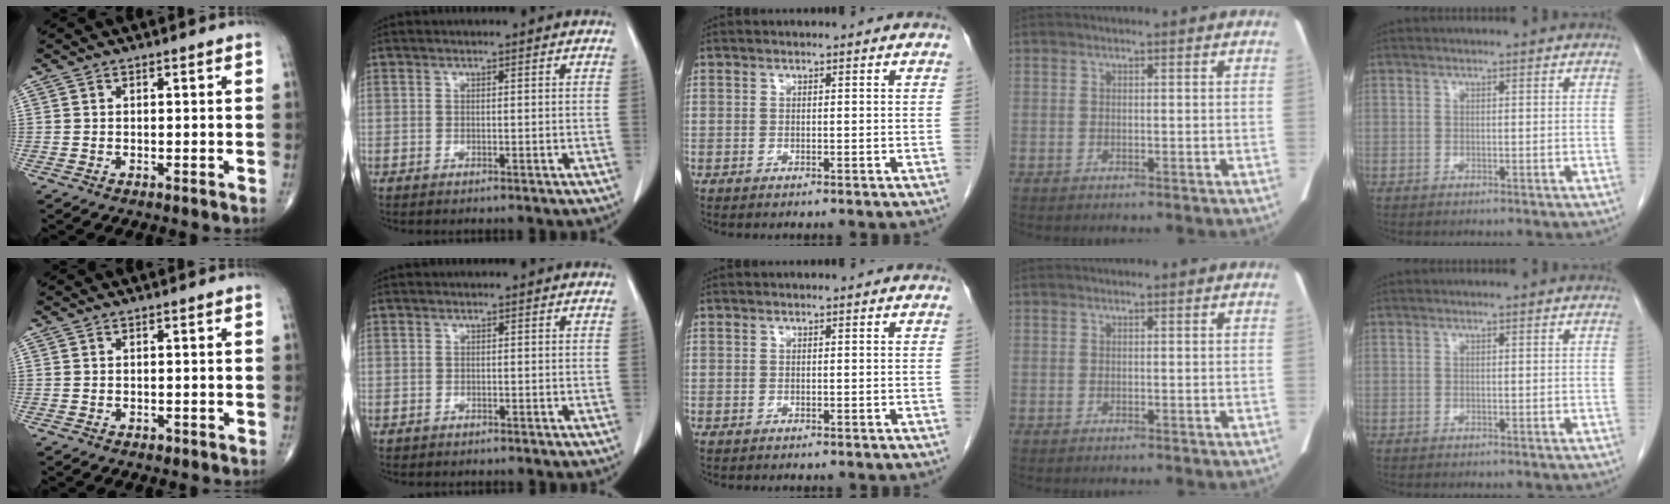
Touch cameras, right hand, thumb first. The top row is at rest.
{"thumb": {"total": 0.6, "force": [-0.3, 0.4, 0.2], "torque": [-0.004, 0.004, -0.003]}, "index": {"total": 0.6, "force": [-0.3, 0.6, -0.1], "torque": [0.001, 0.007, -0.009]}}